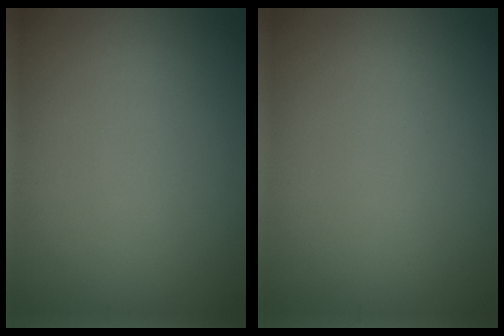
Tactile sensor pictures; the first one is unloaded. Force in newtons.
{"total": 0.0}